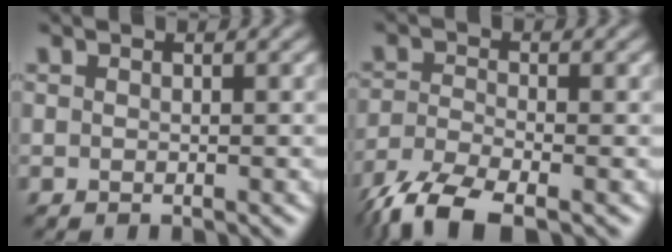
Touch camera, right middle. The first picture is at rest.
{"total": 6.1, "force": [-4.5, 1.7, 3.7], "torque": [-0.079, -0.014, -0.098]}